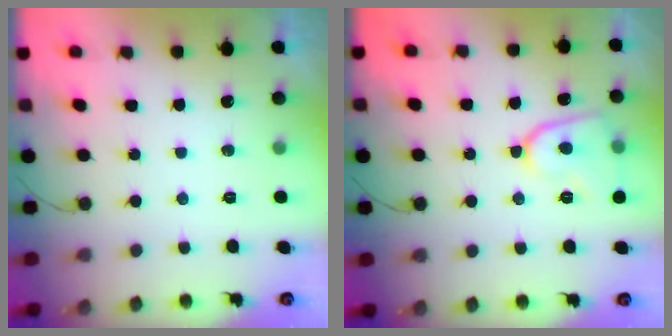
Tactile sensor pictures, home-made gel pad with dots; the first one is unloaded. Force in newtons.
{"total": 10.8, "press": 10.7, "slide": 1.3}